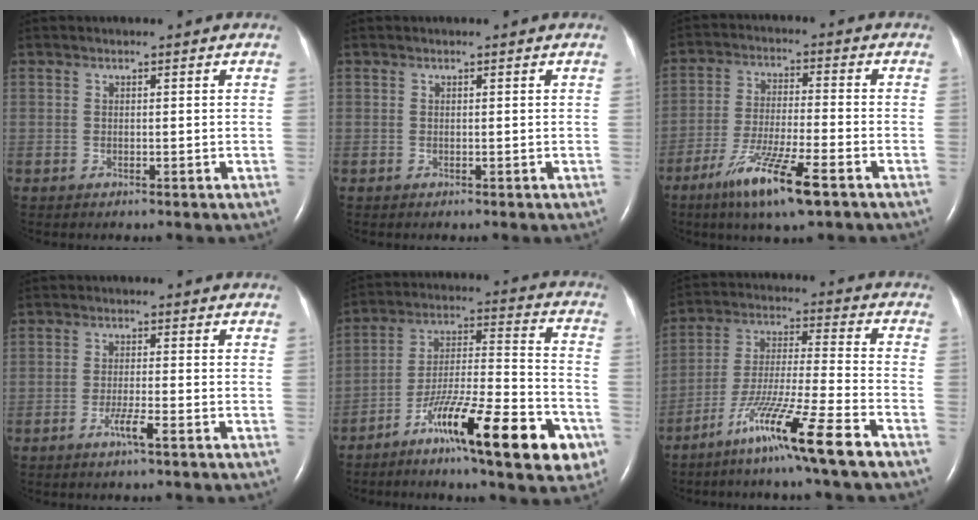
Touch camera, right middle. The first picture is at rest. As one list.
[{"total": 0.0}, {"total": 11.3, "force": [-6.7, 0.7, 9.0], "torque": [-0.177, -0.029, -0.118]}, {"total": 3.0, "force": [-1.7, -0.2, 2.5], "torque": [-0.051, -0.005, -0.034]}, {"total": 19.4, "force": [-10.4, 2.7, 16.1], "torque": [-0.241, -0.011, -0.167]}, {"total": 14.4, "force": [-9.3, -1.2, 11.0], "torque": [-0.212, -0.036, -0.172]}]